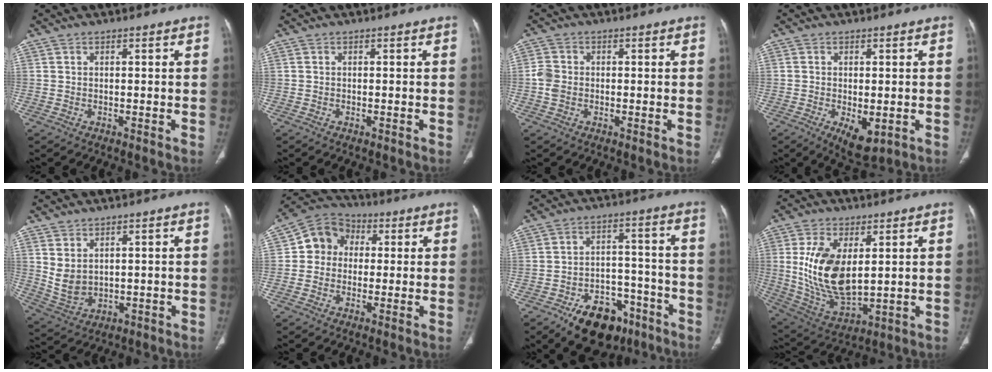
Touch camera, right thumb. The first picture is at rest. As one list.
[{"total": 0.0}, {"total": 3.2, "force": [-0.4, 2.6, 1.8], "torque": [-0.039, 0.008, -0.010]}, {"total": 6.4, "force": [-1.9, 3.3, 5.2], "torque": [-0.078, -0.012, -0.018]}, {"total": 5.8, "force": [1.7, 4.1, 3.8], "torque": [-0.065, -0.011, 0.055]}, {"total": 9.0, "force": [0.9, 8.0, 3.9], "torque": [-0.040, 0.019, 0.000]}, {"total": 14.5, "force": [-9.1, 8.6, 7.3], "torque": [-0.067, 0.067, -0.132]}, {"total": 15.4, "force": [2.8, 8.2, 12.8], "torque": [-0.241, -0.022, 0.071]}]